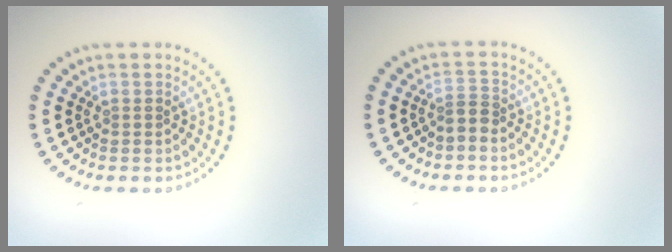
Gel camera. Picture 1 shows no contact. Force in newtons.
{"total": 1.5, "press": 0.9, "slide": 1.1}